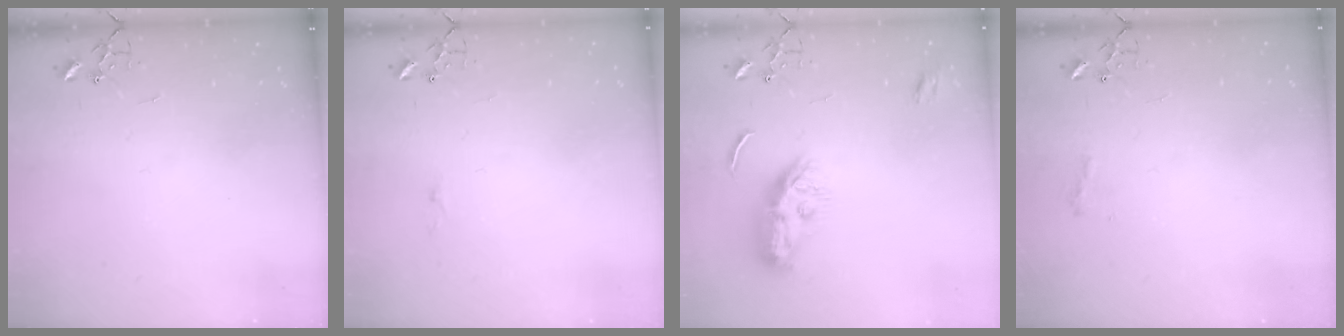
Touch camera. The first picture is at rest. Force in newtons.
{"total": 2.6, "press": 2.6, "slide": 0.4}
{"total": 10.2, "press": 10.2, "slide": 0.5}
{"total": 6.8, "press": 6.8, "slide": 0.6}